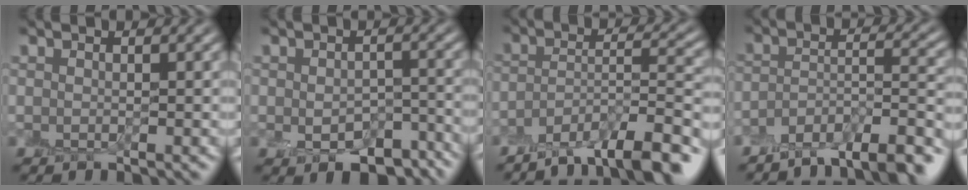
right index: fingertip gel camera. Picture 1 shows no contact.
{"total": 5.2, "force": [-2.9, 2.7, 3.4], "torque": [-0.051, -0.011, -0.035]}
{"total": 8.9, "force": [-7.0, 2.1, 5.1], "torque": [-0.068, 0.004, -0.117]}
{"total": 7.7, "force": [-6.5, 1.8, 3.6], "torque": [-0.049, 0.002, -0.107]}